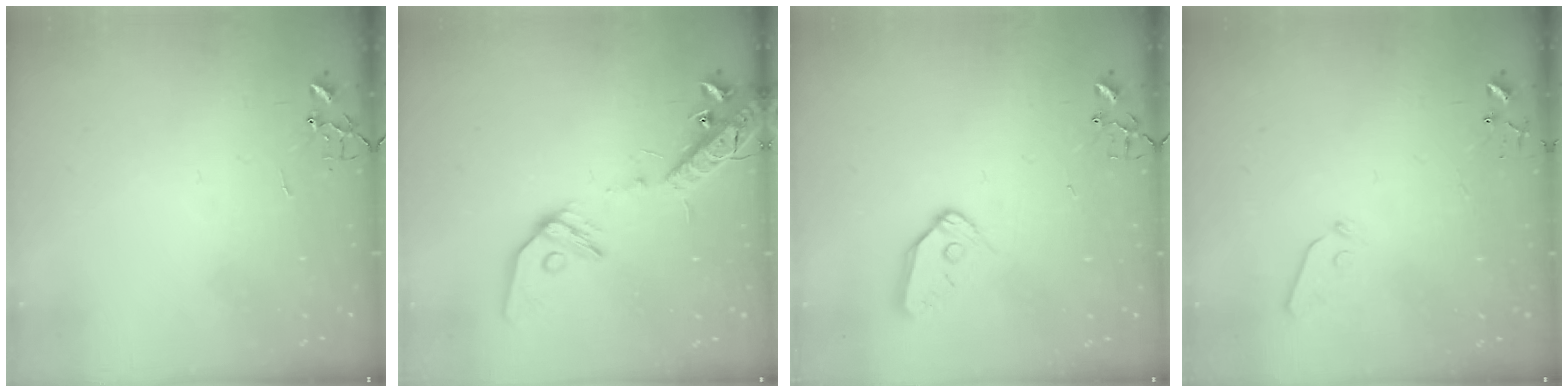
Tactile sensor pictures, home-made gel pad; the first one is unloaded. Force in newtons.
{"total": 16.7, "press": 16.3, "slide": 3.5}
{"total": 10.0, "press": 9.9, "slide": 1.1}
{"total": 3.7, "press": 3.6, "slide": 0.6}